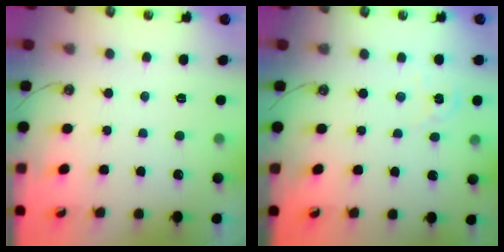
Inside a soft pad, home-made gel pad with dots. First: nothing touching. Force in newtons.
{"total": 1.9, "press": 1.8, "slide": 0.3}